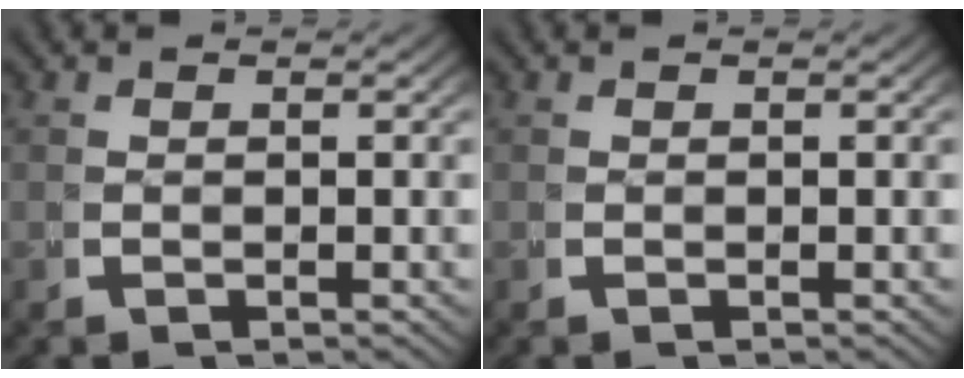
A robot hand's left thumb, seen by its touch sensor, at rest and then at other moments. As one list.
[{"total": 0.0}]